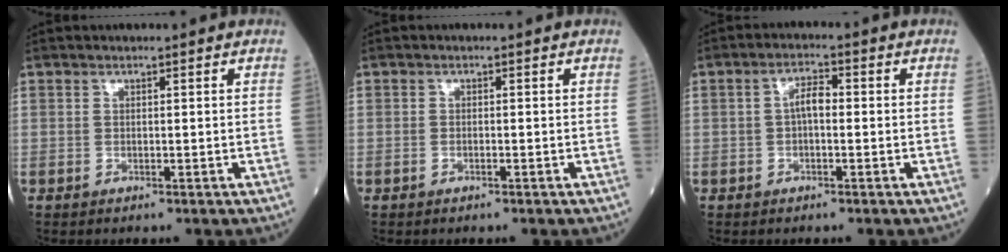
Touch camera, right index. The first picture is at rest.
{"total": 0.5, "force": [-0.3, 0.2, 0.3], "torque": [-0.011, 0.000, -0.005]}
{"total": 3.0, "force": [-0.2, 1.2, 2.8], "torque": [-0.046, 0.011, -0.005]}